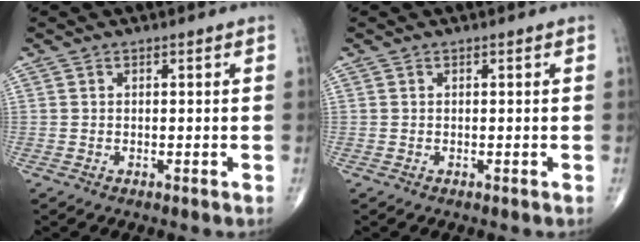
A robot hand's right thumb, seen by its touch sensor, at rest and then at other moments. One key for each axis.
{"total": 0.0}